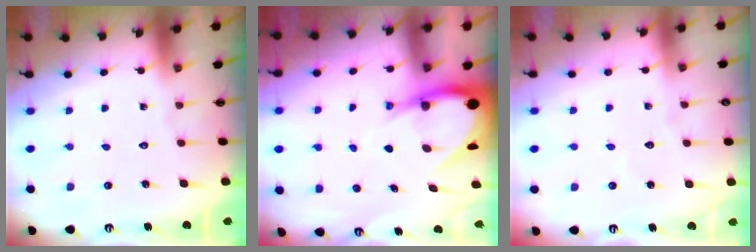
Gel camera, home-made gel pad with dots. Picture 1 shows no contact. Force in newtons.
{"total": 9.0, "press": 8.9, "slide": 0.9}
{"total": 2.5, "press": 2.5, "slide": 0.2}